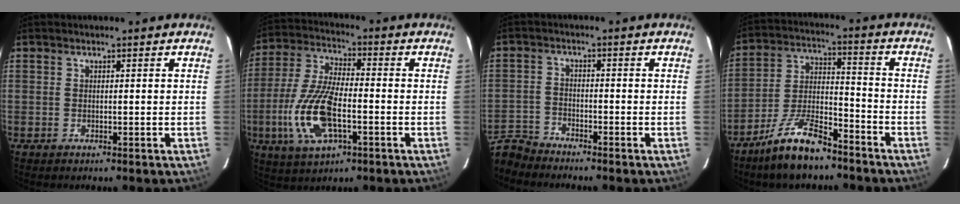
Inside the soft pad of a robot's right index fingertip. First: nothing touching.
{"total": 15.1, "force": [-4.4, 6.1, 13.1], "torque": [-0.285, -0.006, -0.082]}
{"total": 5.5, "force": [-5.4, 1.2, 0.2], "torque": [-0.019, 0.007, -0.117]}
{"total": 12.7, "force": [-9.6, 3.7, 7.5], "torque": [-0.158, 0.004, -0.174]}